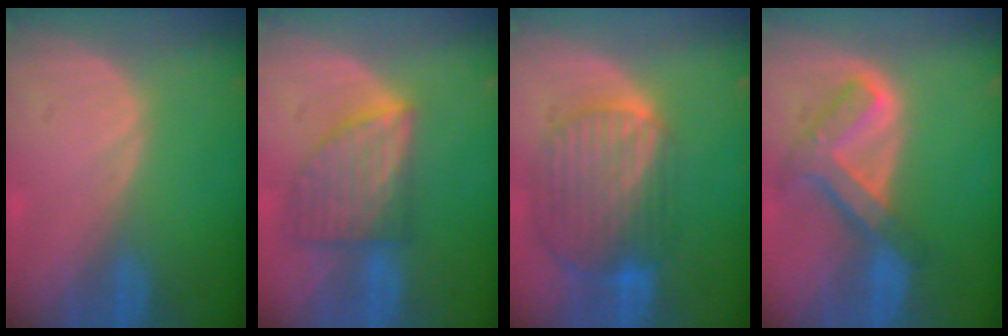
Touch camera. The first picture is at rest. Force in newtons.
{"total": 7.7, "press": 7.0, "slide": 3.1}
{"total": 10.4, "press": 8.7, "slide": 5.6}
{"total": 7.7, "press": 6.5, "slide": 4.0}